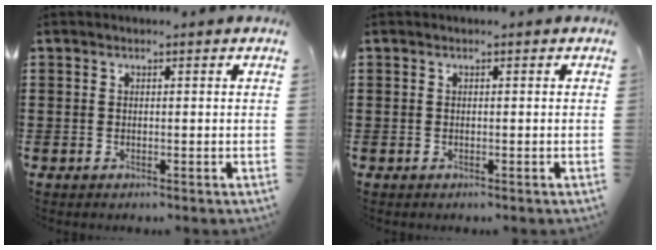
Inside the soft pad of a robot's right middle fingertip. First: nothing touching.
{"total": 0.0}